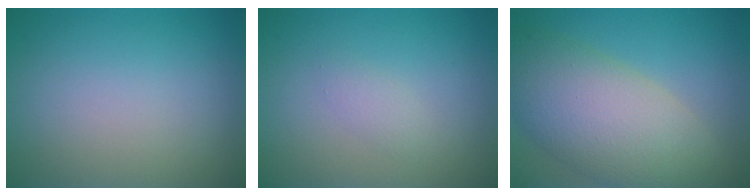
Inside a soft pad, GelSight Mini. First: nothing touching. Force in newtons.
{"total": 1.1, "press": 1.1, "slide": 0.1}
{"total": 9.6, "press": 9.6, "slide": 0.6}